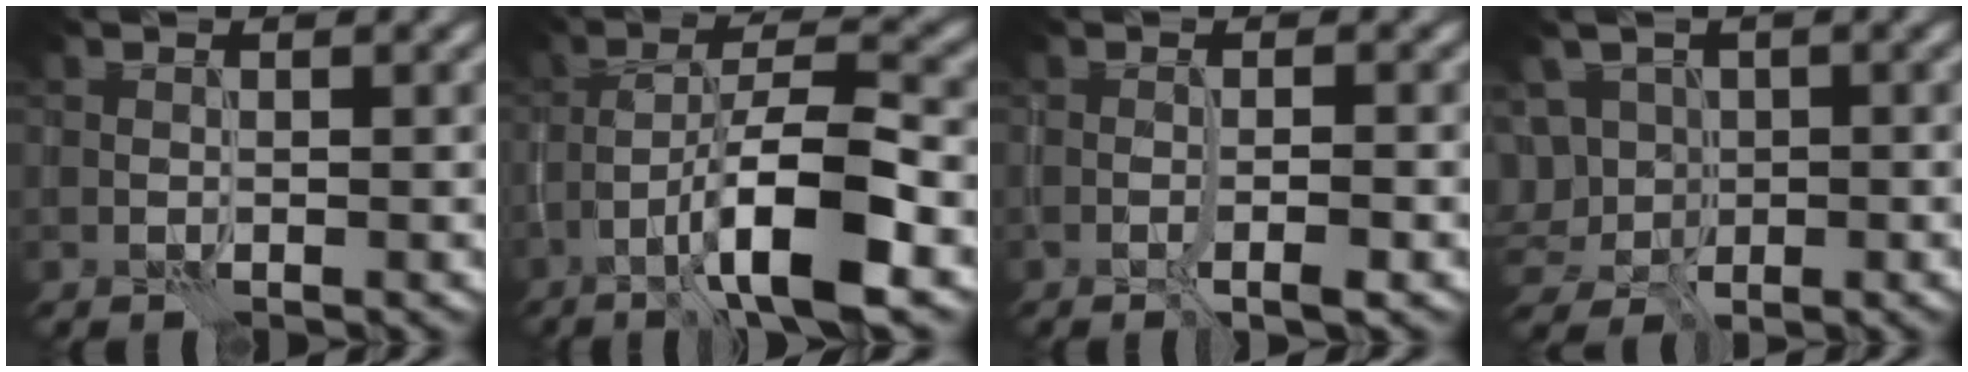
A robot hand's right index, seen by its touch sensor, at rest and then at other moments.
{"total": 8.7, "force": [-3.7, 1.8, 7.6], "torque": [-0.123, 0.016, -0.067]}
{"total": 1.9, "force": [-1.0, 0.1, 1.6], "torque": [-0.026, 0.005, -0.020]}
{"total": 4.5, "force": [0.7, 4.0, 2.0], "torque": [-0.051, 0.016, 0.008]}